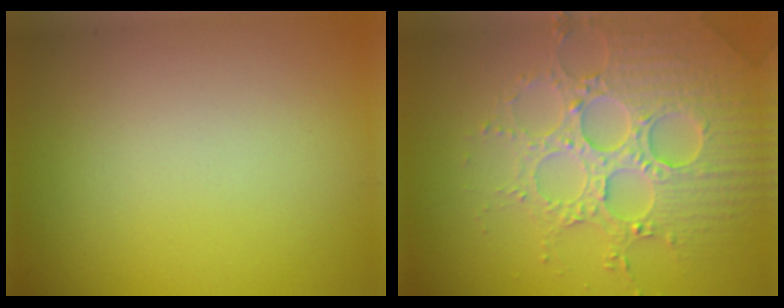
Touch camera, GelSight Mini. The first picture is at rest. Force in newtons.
{"total": 5.1, "press": 5.0, "slide": 1.1}